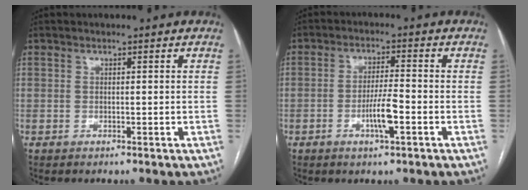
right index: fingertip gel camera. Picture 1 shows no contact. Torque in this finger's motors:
{"motor_torque": [1.26, 0.36, 0.61, 0.15]}